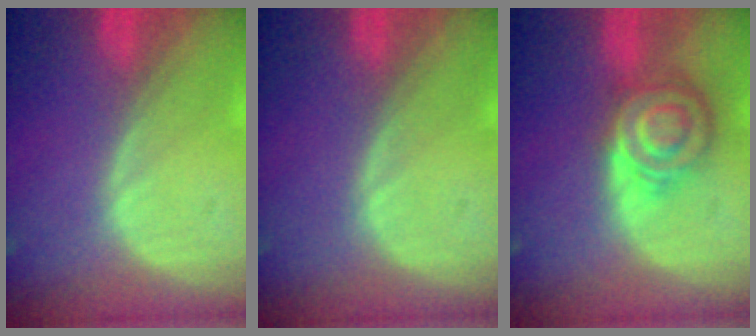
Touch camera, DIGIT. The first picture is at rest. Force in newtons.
{"total": 0.0}
{"total": 6.6, "press": 6.6, "slide": 0.2}